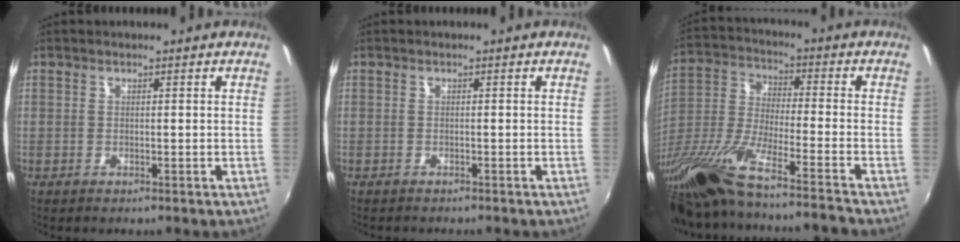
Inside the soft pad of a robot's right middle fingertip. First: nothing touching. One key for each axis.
{"total": 1.1, "fx": -1.0, "fy": 0.1, "fz": 0.2, "tx": -0.007, "ty": -0.006, "tz": -0.014}
{"total": 21.3, "fx": -17.0, "fy": -0.3, "fz": 12.8, "tx": -0.233, "ty": -0.073, "tz": -0.313}